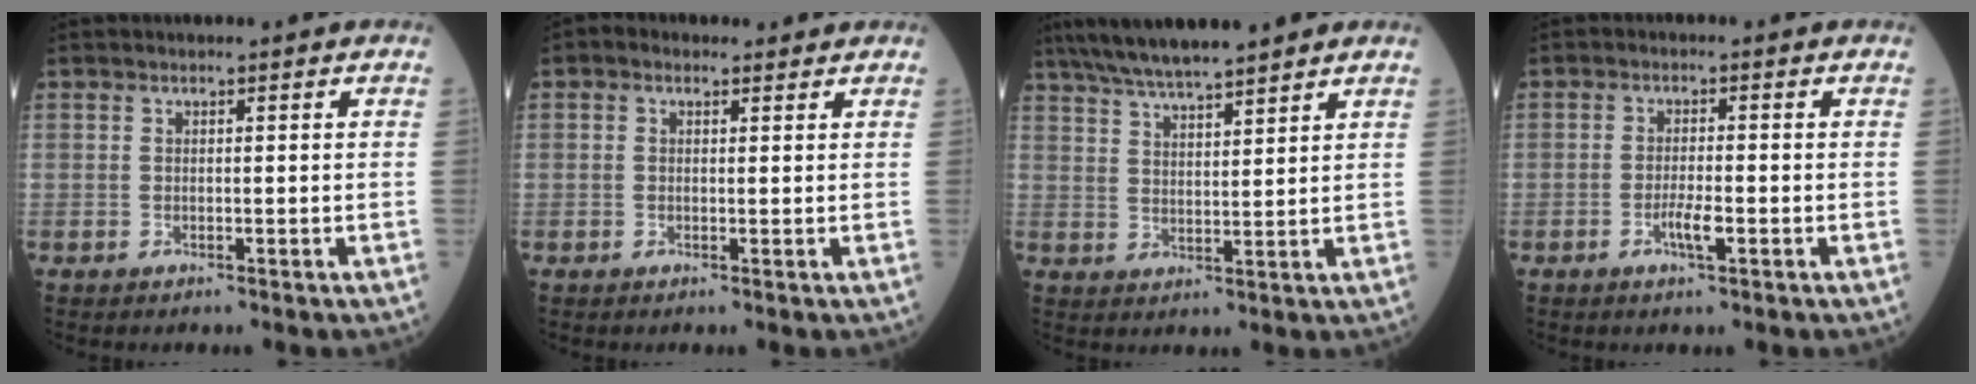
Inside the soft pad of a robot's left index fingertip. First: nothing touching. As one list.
[{"total": 2.1, "force": [1.3, 1.4, 0.9], "torque": [-0.019, 0.021, 0.019]}, {"total": 11.6, "force": [9.9, 1.1, 5.9], "torque": [-0.102, 0.027, 0.164]}, {"total": 2.9, "force": [-1.2, 0.4, 2.6], "torque": [-0.052, -0.001, -0.022]}]